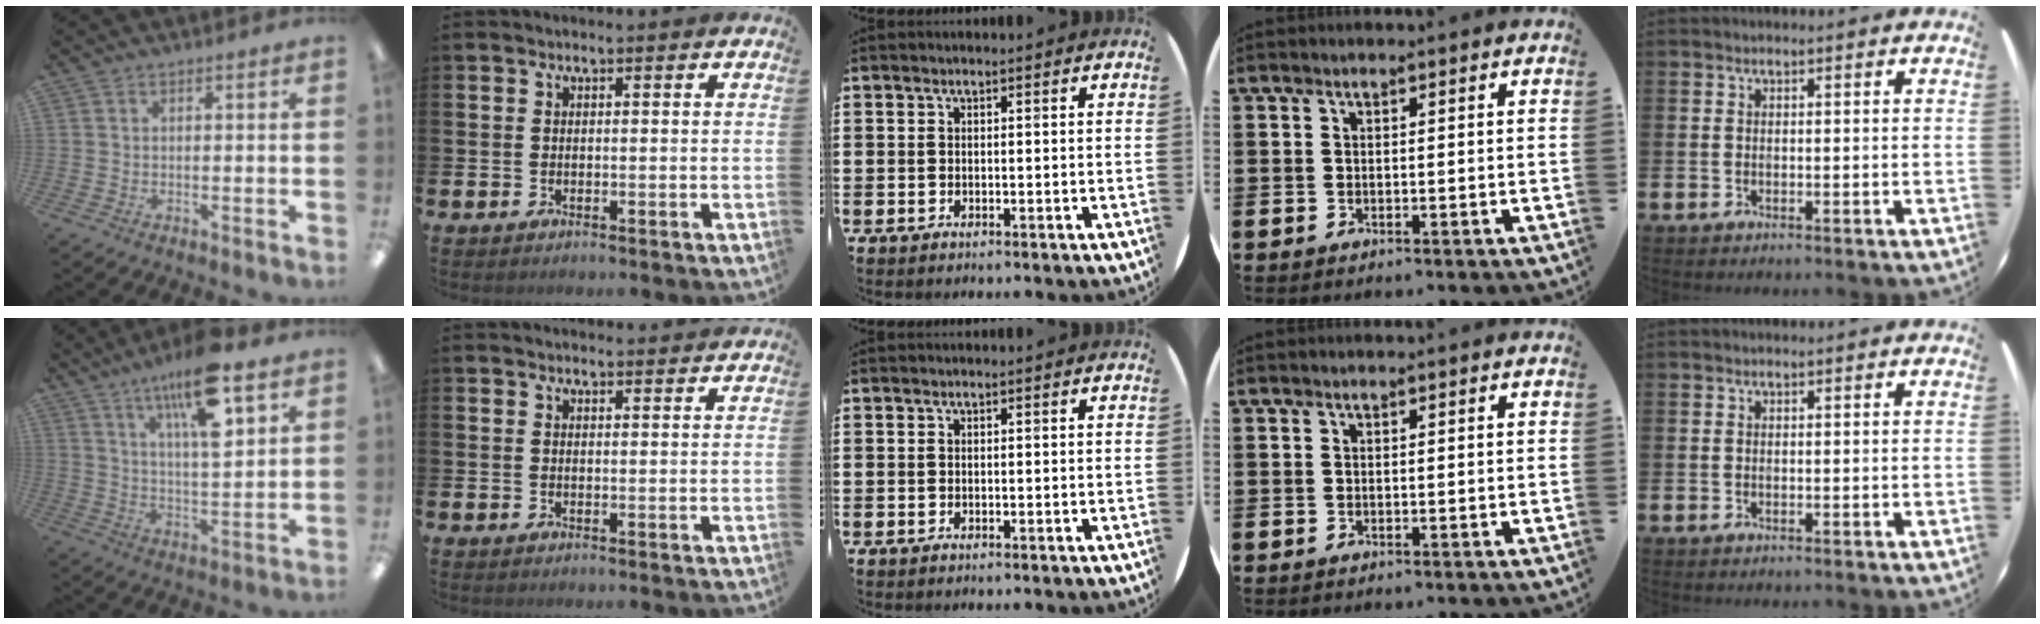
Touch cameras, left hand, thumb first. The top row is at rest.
{"thumb": {"total": 15.2, "force": [9.2, 3.9, 11.4], "torque": [-0.189, -0.041, 0.149]}, "index": {"total": 1.7, "force": [1.7, 0.2, -0.1], "torque": [0.011, -0.009, 0.028]}}